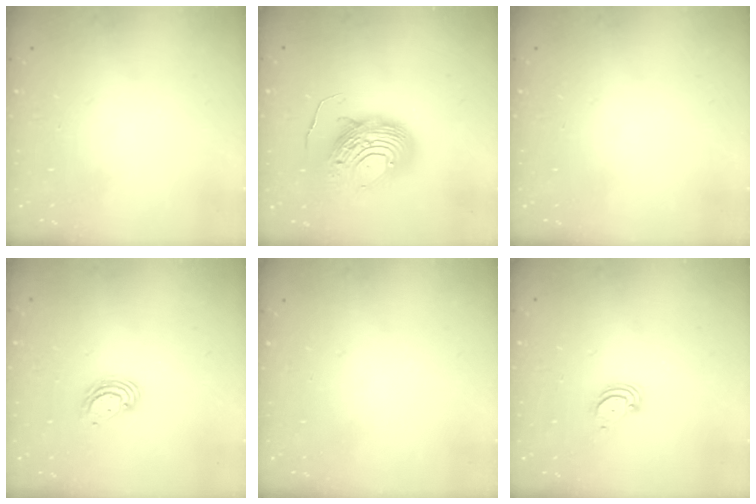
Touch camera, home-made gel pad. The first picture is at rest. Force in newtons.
{"total": 13.2, "press": 13.1, "slide": 1.5}
{"total": 0.0}
{"total": 4.6, "press": 4.6, "slide": 0.2}
{"total": 0.0}
{"total": 3.4, "press": 3.3, "slide": 0.3}